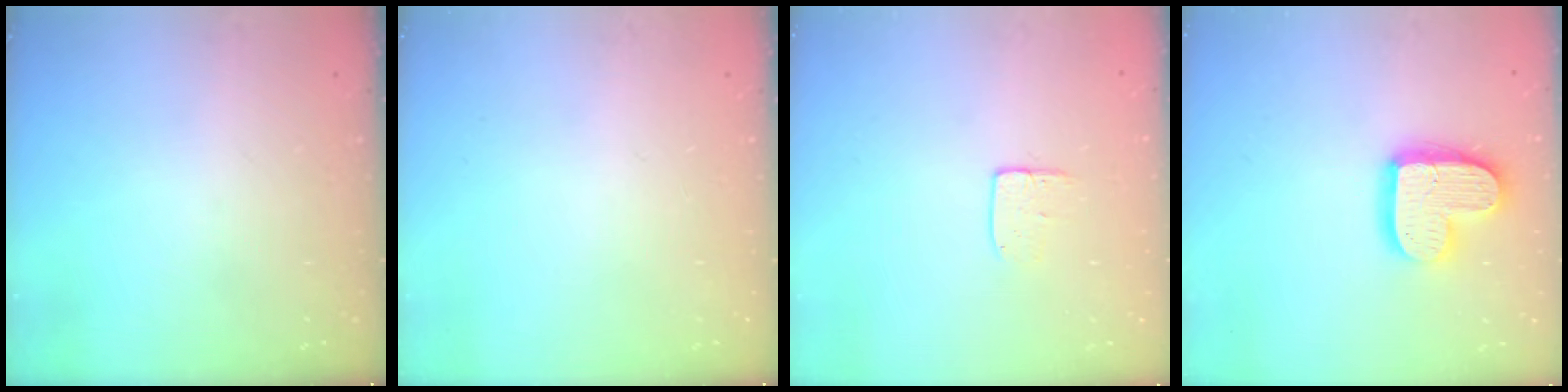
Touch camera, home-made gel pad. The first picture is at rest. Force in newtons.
{"total": 0.0}
{"total": 5.4, "press": 5.4, "slide": 0.4}
{"total": 15.5, "press": 15.4, "slide": 1.2}